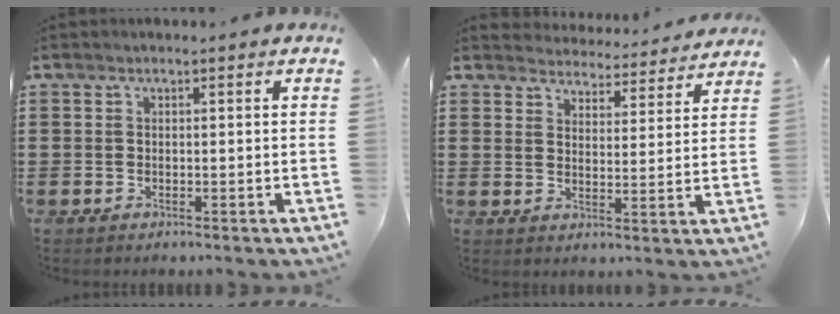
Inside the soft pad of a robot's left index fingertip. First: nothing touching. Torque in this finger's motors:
{"motor_torque": [0.92, -1.22, 0.13, -0.07]}